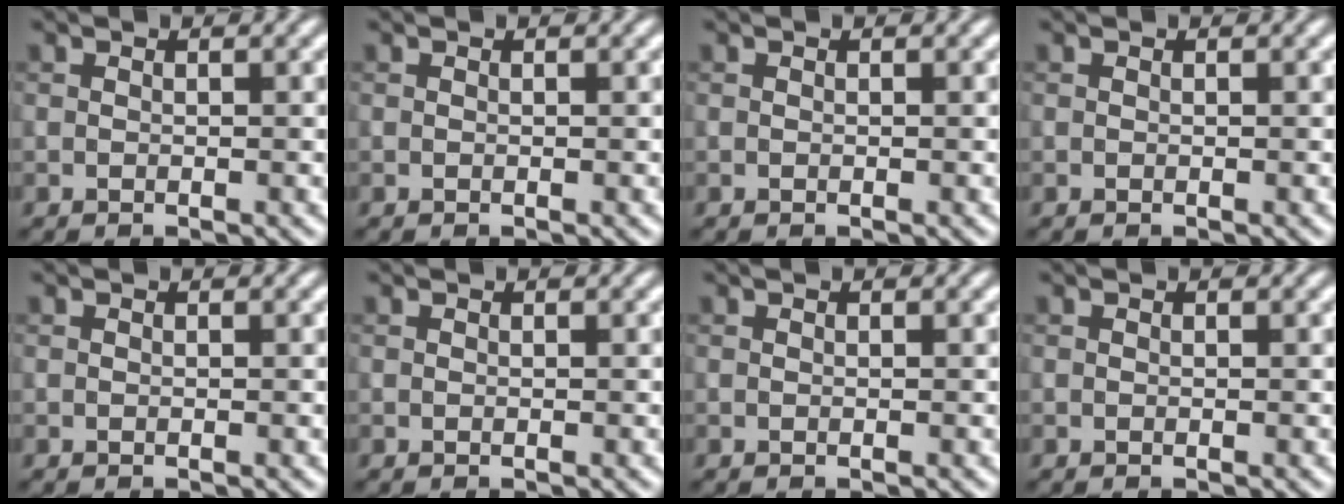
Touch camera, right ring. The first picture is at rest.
{"total": 0.0}
{"total": 0.0}
{"total": 0.0}
{"total": 0.0}
{"total": 0.0}
{"total": 0.0}
{"total": 0.0}